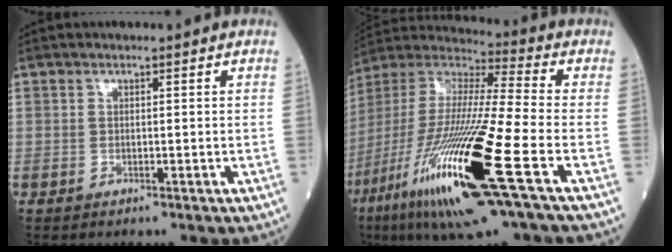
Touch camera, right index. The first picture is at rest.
{"total": 25.8, "force": [-10.3, 1.8, 23.6], "torque": [-0.486, -0.061, -0.194]}